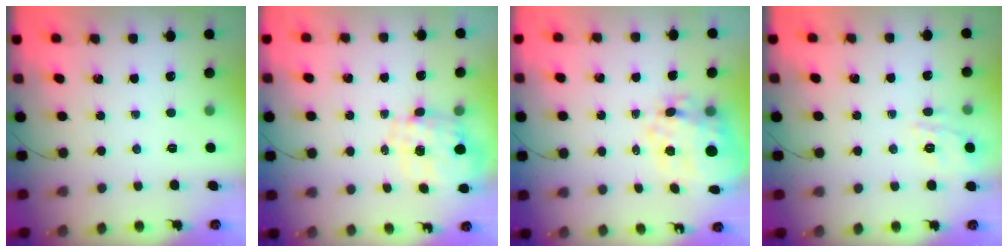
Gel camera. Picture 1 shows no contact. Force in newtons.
{"total": 1.5, "press": 1.4, "slide": 0.4}
{"total": 6.2, "press": 5.3, "slide": 3.2}
{"total": 4.5, "press": 4.4, "slide": 0.8}